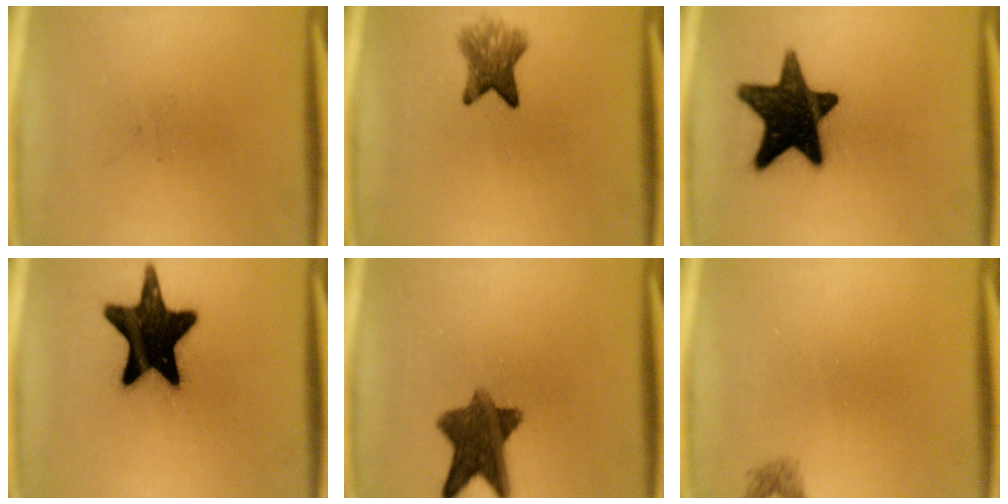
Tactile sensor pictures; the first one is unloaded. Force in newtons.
{"total": 5.0}
{"total": 17.7}
{"total": 19.6}
{"total": 9.9}
{"total": 1.1}